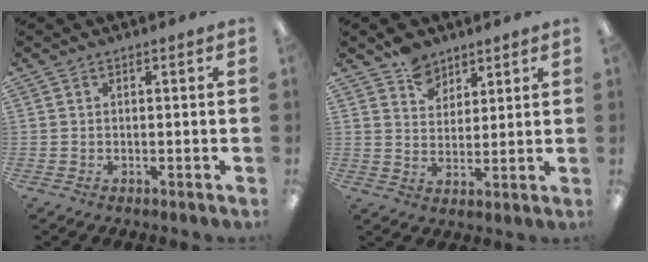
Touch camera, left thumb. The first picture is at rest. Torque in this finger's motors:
{"motor_torque": [0.57, 0.11, 0.53, -0.32, 0.00]}